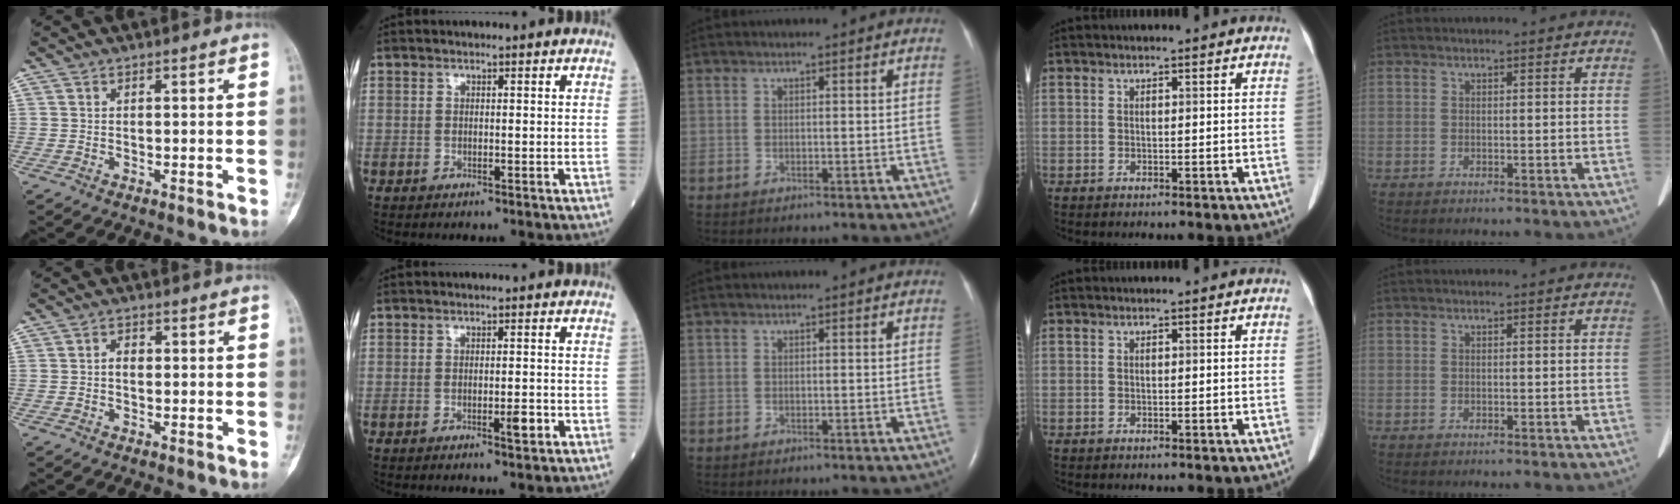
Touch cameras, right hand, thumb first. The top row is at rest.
{"thumb": {"total": 1.9, "force": [-0.1, 1.4, 1.3], "torque": [-0.011, 0.008, -0.006]}, "index": {"total": 2.0, "force": [-0.7, 0.4, 1.9], "torque": [-0.028, -0.001, -0.008]}}